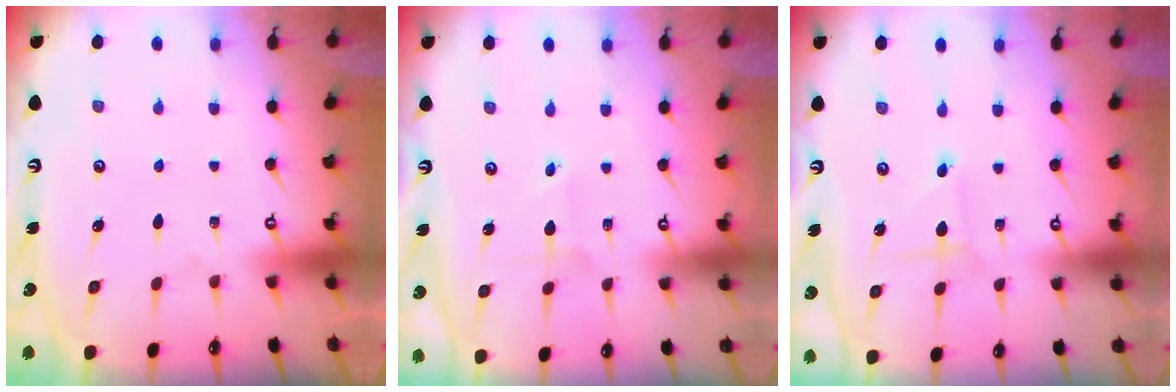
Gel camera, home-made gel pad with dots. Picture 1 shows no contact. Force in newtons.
{"total": 1.9, "press": 1.9, "slide": 0.1}
{"total": 1.4, "press": 1.4, "slide": 0.1}